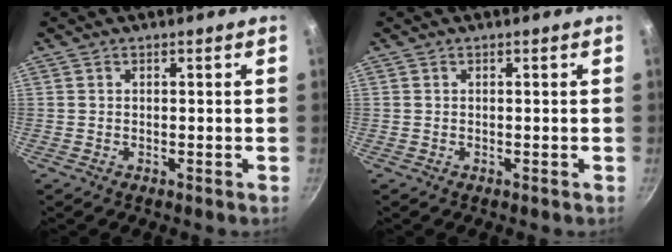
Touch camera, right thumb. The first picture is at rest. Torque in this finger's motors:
{"motor_torque": [-0.15, -0.15, 0.10, -0.03, 0.00]}